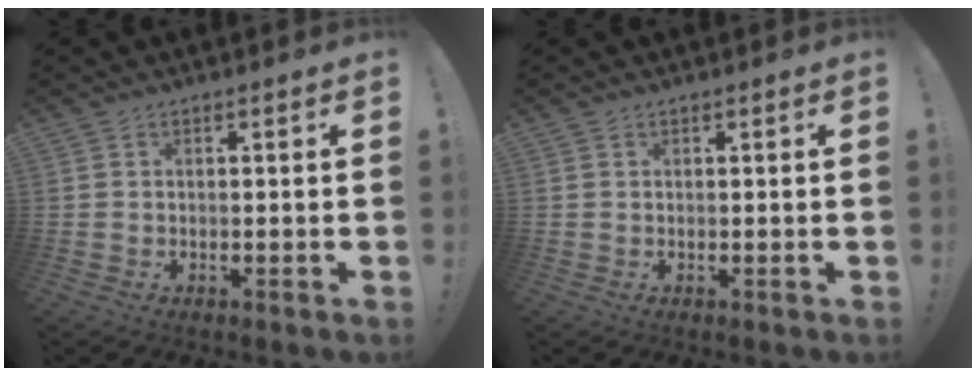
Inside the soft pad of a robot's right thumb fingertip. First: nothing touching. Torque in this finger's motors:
{"motor_torque": [-0.06, -0.19, -0.20, 0.09, 0.00]}